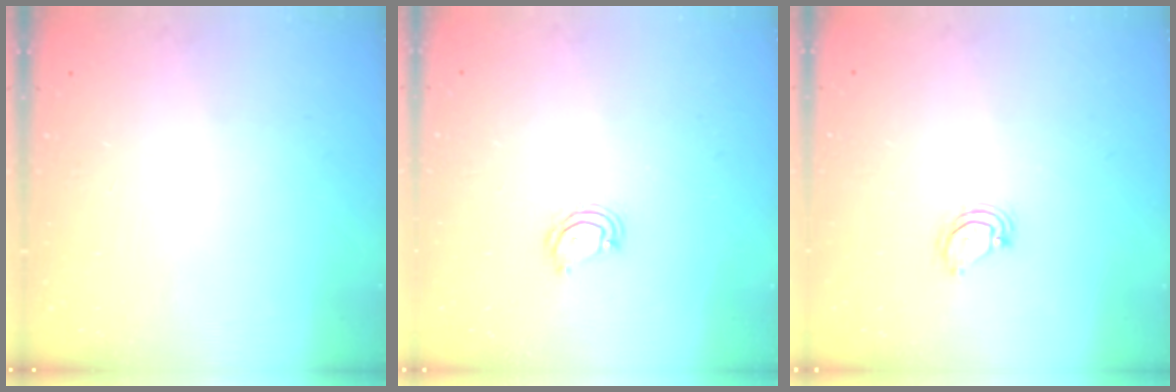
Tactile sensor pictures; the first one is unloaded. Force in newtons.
{"total": 4.2, "press": 4.2, "slide": 0.4}
{"total": 4.2, "press": 4.1, "slide": 0.5}